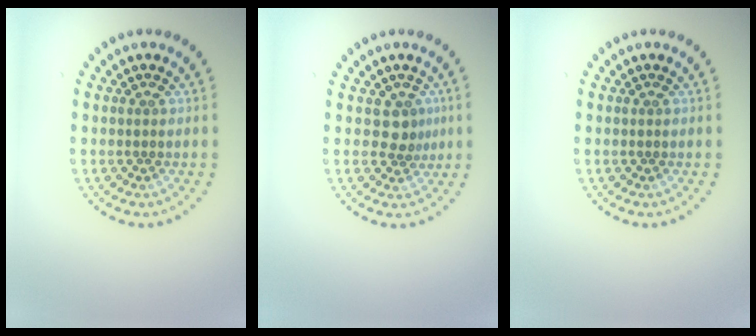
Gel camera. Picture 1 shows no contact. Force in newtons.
{"total": 2.0, "press": 1.6, "slide": 1.2}
{"total": 0.0}